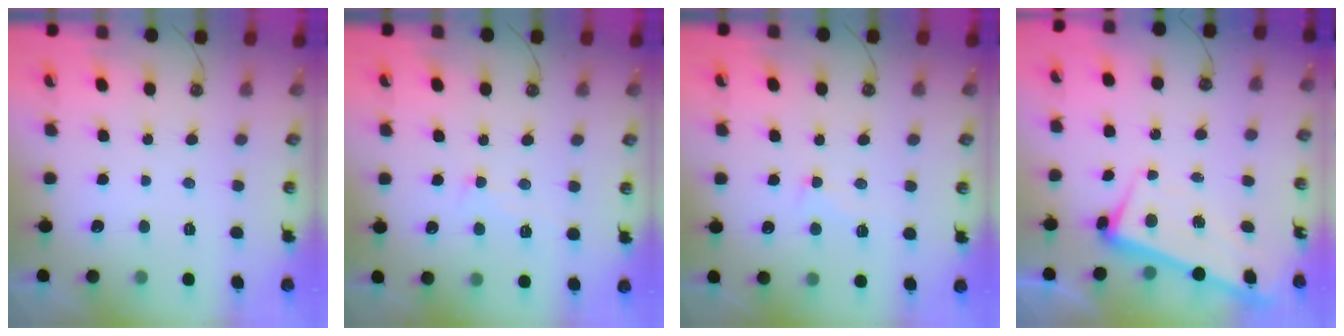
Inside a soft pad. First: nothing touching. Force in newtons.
{"total": 2.4, "press": 2.4, "slide": 0.3}
{"total": 1.5, "press": 0.9, "slide": 1.2}
{"total": 2.1, "press": 2.0, "slide": 0.9}